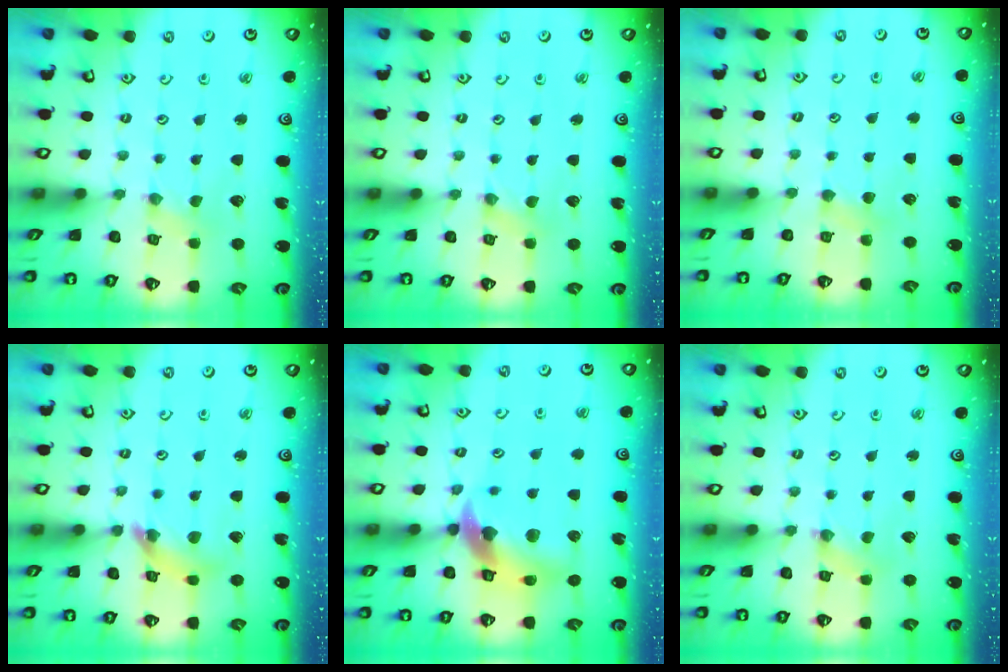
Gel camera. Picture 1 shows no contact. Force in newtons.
{"total": 0.6, "press": 0.6, "slide": 0.1}
{"total": 2.9, "press": 2.8, "slide": 0.5}
{"total": 8.9, "press": 8.9, "slide": 1.2}
{"total": 13.1, "press": 13.0, "slide": 1.9}
{"total": 1.5, "press": 1.4, "slide": 0.2}